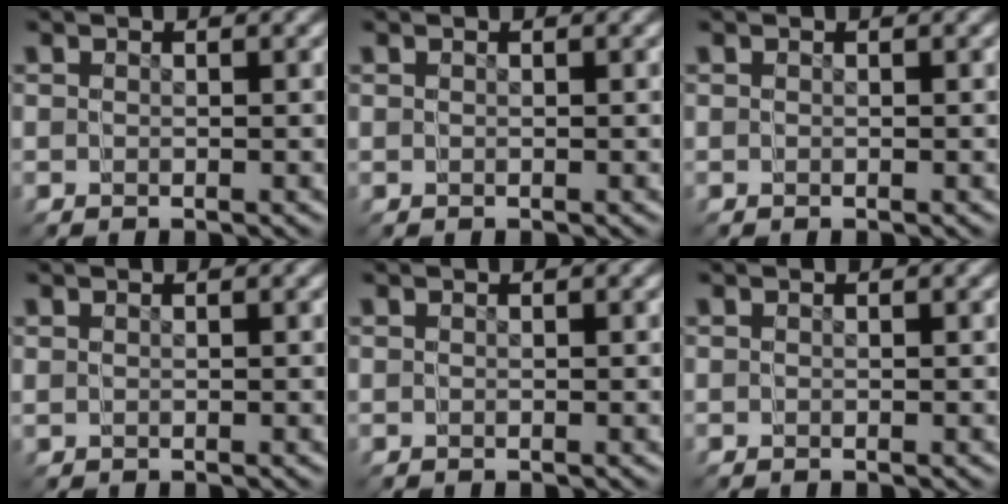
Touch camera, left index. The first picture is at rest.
{"total": 0.0}
{"total": 0.0}
{"total": 1.0, "force": [0.4, 0.9, 0.2], "torque": [-0.007, -0.003, 0.009]}
{"total": 0.0}
{"total": 0.0}